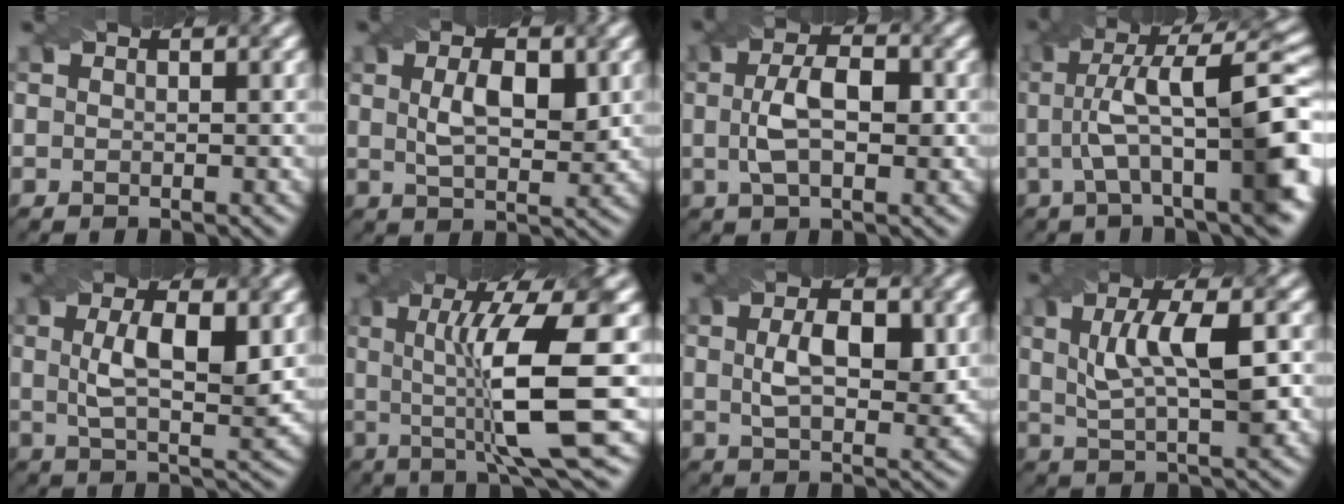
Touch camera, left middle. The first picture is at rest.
{"total": 4.3, "force": [1.0, 2.1, 3.7], "torque": [-0.074, 0.000, 0.021]}
{"total": 4.8, "force": [0.1, 2.3, 4.3], "torque": [-0.082, 0.005, -0.001]}
{"total": 13.0, "force": [0.5, 3.6, 12.5], "torque": [-0.192, 0.012, 0.016]}
{"total": 5.5, "force": [1.0, 1.9, 5.1], "torque": [-0.095, 0.001, 0.020]}
{"total": 10.7, "force": [0.4, 2.0, 10.5], "torque": [-0.161, 0.000, 0.012]}
{"total": 5.0, "force": [0.9, 2.5, 4.3], "torque": [-0.081, 0.001, 0.016]}
{"total": 6.4, "force": [1.3, 2.0, 5.9], "torque": [-0.107, 0.006, 0.026]}